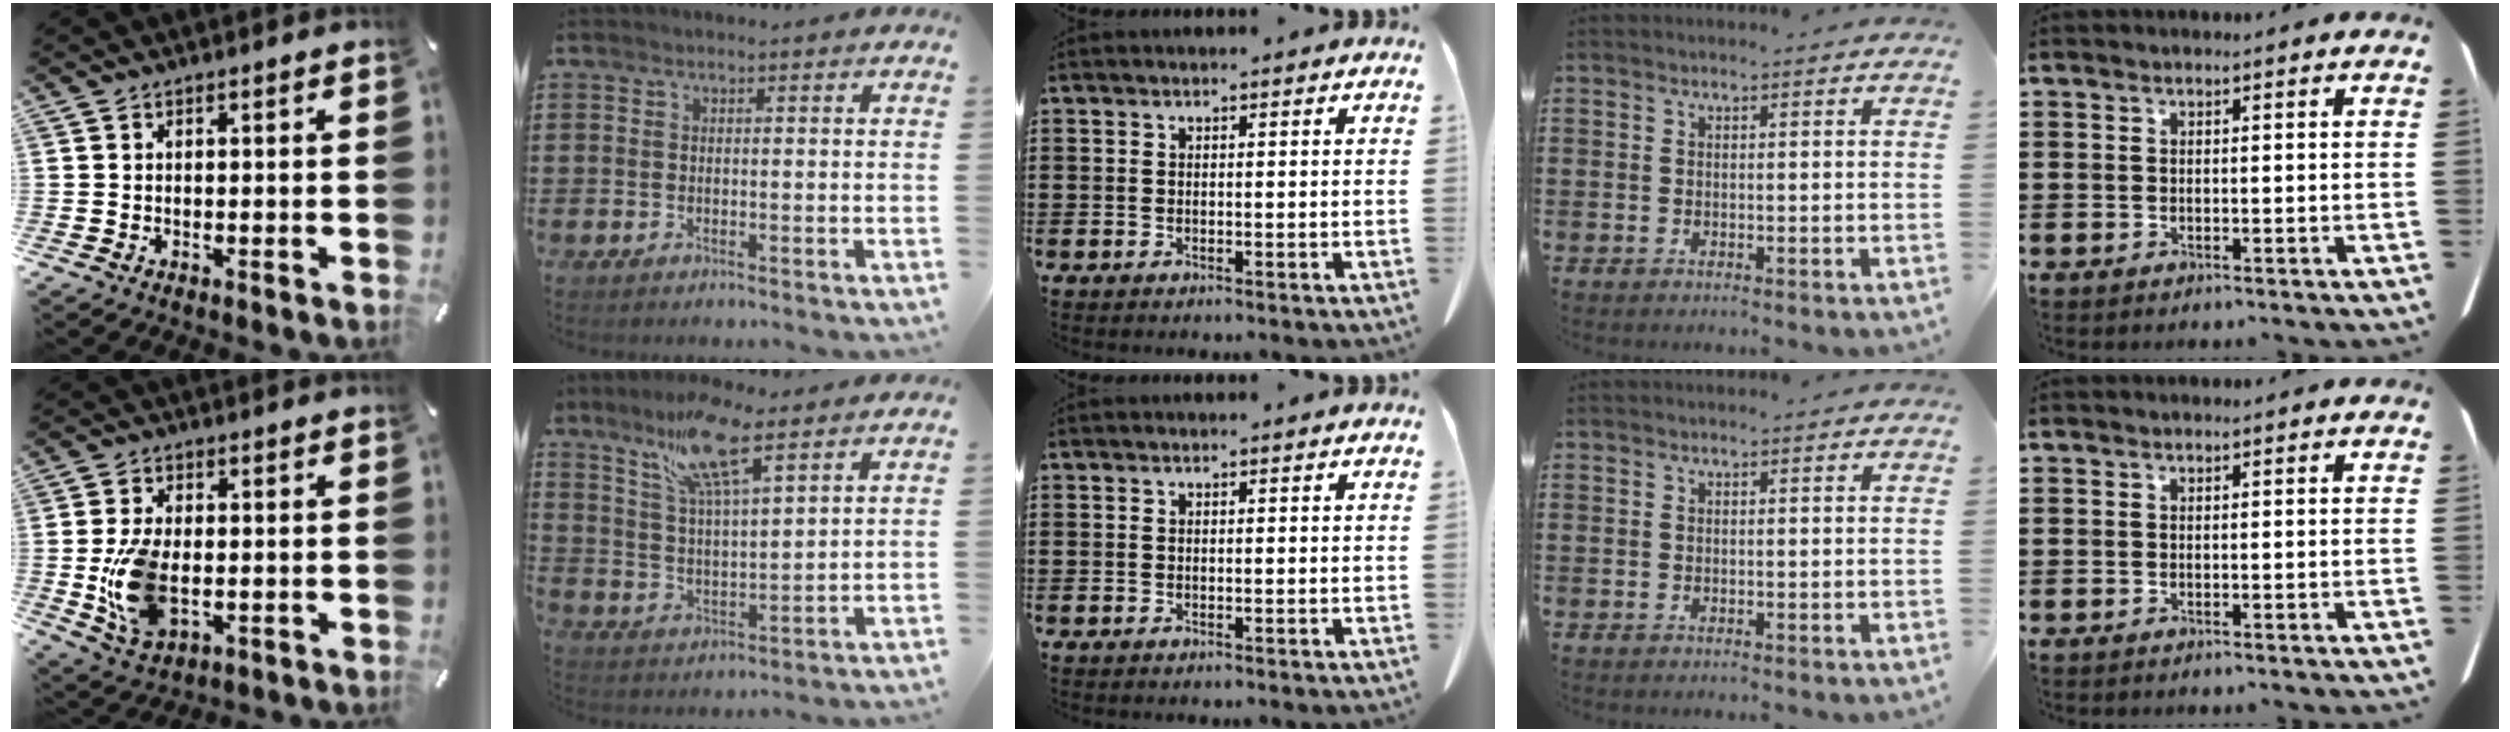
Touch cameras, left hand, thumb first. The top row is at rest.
{"thumb": {"total": 11.4, "force": [-1.4, 7.0, 8.9], "torque": [-0.195, -0.012, -0.023]}, "index": {"total": 10.0, "force": [7.3, 1.9, 6.6], "torque": [-0.140, -0.015, 0.129]}}